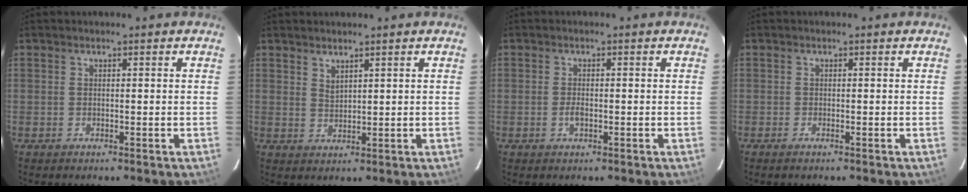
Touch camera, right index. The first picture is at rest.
{"total": 2.0, "force": [1.8, 0.6, 0.8], "torque": [-0.014, 0.001, 0.033]}
{"total": 1.8, "force": [-0.7, 0.9, 1.4], "torque": [-0.028, -0.001, -0.014]}
{"total": 0.7, "force": [-0.5, -0.1, 0.4], "torque": [-0.009, 0.000, -0.011]}